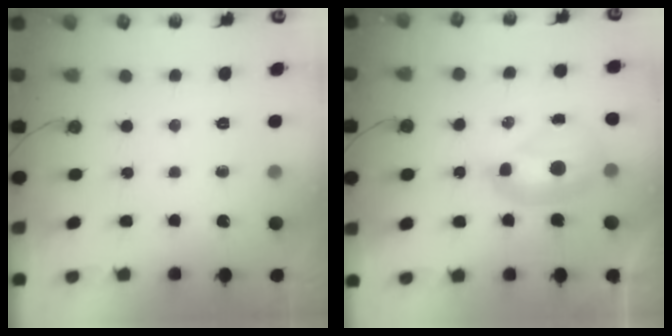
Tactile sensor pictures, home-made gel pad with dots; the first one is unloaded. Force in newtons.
{"total": 2.6, "press": 2.6, "slide": 0.5}